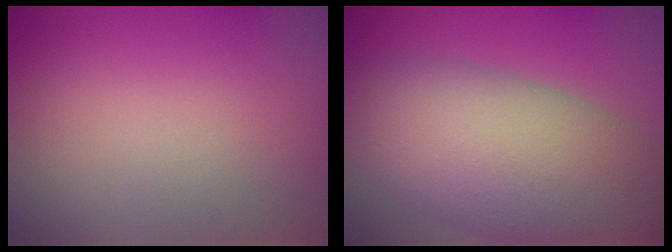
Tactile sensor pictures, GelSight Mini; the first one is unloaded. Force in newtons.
{"total": 12.1, "press": 12.1, "slide": 0.6}